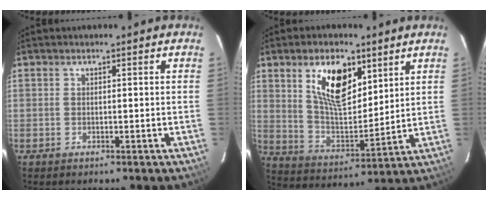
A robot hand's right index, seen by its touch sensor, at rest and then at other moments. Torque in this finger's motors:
{"motor_torque": [1.01, 0.83, 0.60, 0.17]}